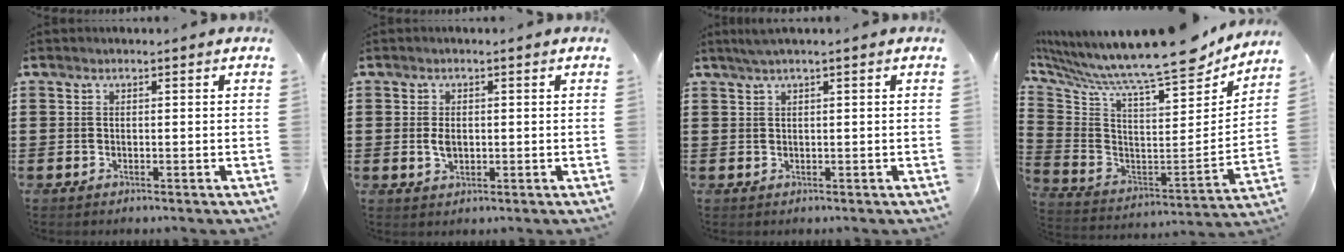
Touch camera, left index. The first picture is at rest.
{"total": 2.7, "force": [0.1, 1.5, 2.2], "torque": [-0.052, 0.002, 0.000]}
{"total": 1.3, "force": [0.6, -0.1, 1.1], "torque": [-0.020, -0.001, 0.011]}
{"total": 11.4, "force": [9.7, 1.0, 6.0], "torque": [-0.126, -0.085, 0.151]}